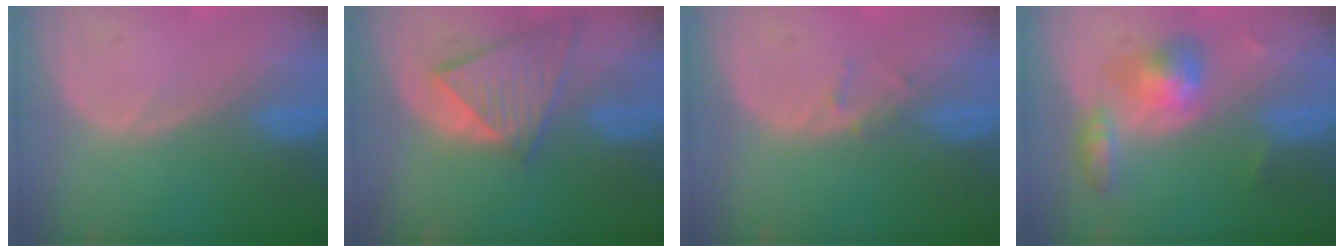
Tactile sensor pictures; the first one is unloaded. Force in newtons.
{"total": 8.4, "press": 7.4, "slide": 4.1}
{"total": 1.3, "press": 1.1, "slide": 0.8}
{"total": 5.8, "press": 5.6, "slide": 1.3}